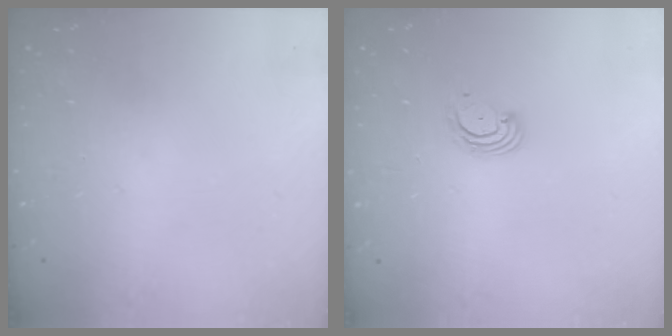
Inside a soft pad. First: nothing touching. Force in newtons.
{"total": 3.2, "press": 3.1, "slide": 0.4}